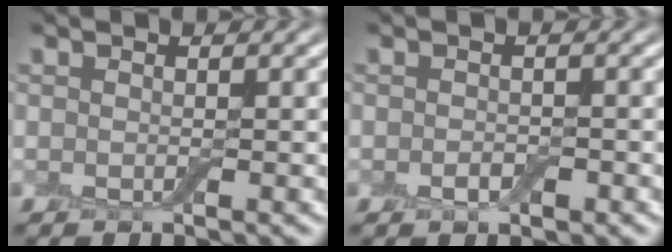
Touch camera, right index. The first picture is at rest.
{"total": 1.4, "force": [-0.6, 0.8, 0.9], "torque": [-0.017, -0.001, -0.011]}